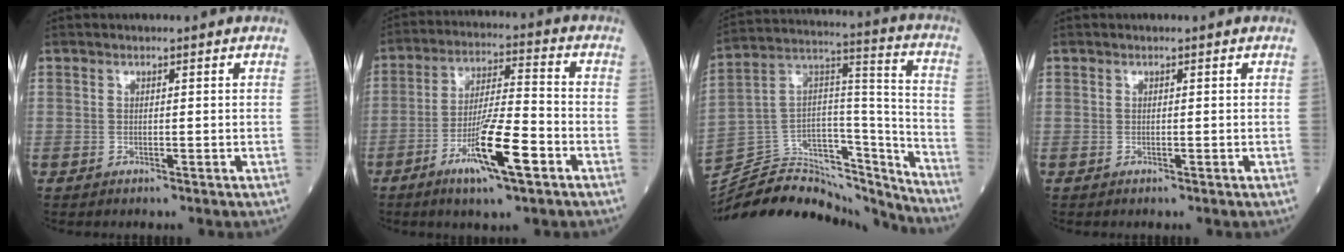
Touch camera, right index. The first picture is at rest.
{"total": 11.3, "force": [-5.3, 1.1, 9.9], "torque": [-0.175, -0.012, -0.095]}
{"total": 26.0, "force": [-24.8, 5.3, 5.9], "torque": [-0.121, 0.040, -0.389]}
{"total": 0.0}